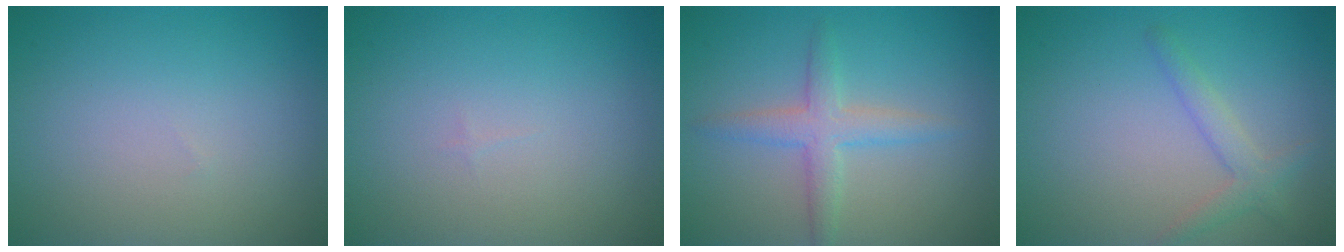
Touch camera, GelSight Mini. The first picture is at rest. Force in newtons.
{"total": 0.0}
{"total": 3.0, "press": 3.0, "slide": 0.1}
{"total": 2.0, "press": 2.0, "slide": 0.1}